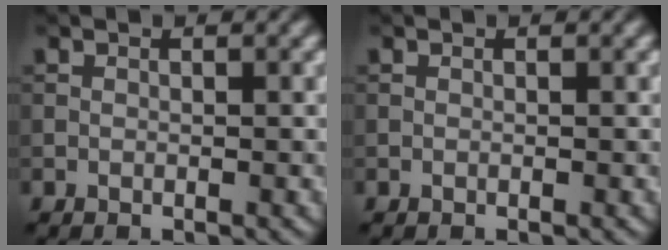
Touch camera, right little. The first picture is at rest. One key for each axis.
{"total": 0.0}